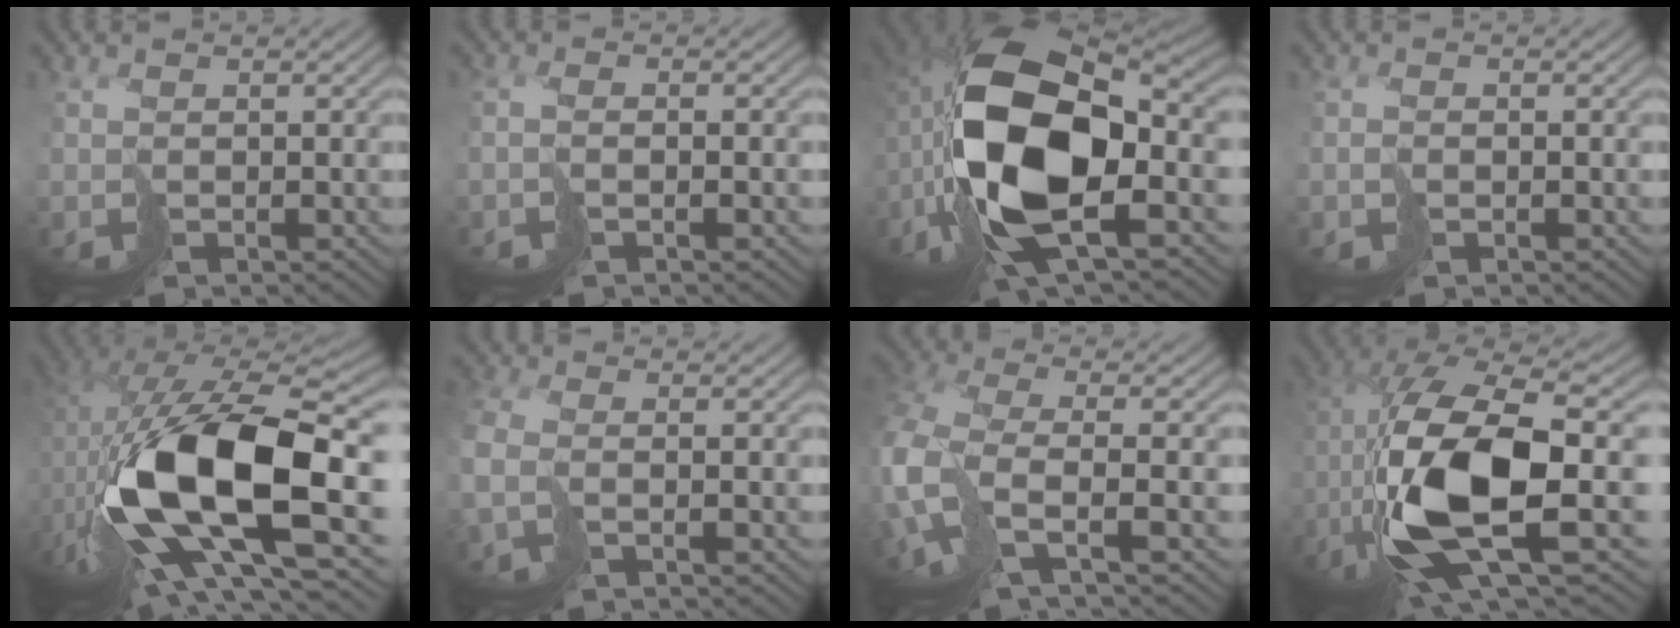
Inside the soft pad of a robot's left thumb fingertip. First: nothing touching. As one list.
[{"total": 2.5, "force": [-0.9, 0.8, 2.2], "torque": [-0.042, -0.004, -0.021]}, {"total": 17.6, "force": [-1.9, 9.9, 14.5], "torque": [-0.323, -0.019, -0.020]}, {"total": 1.0, "force": [-0.3, 0.5, 0.8], "torque": [-0.017, -0.001, -0.005]}, {"total": 19.0, "force": [-0.4, 10.4, 15.9], "torque": [-0.323, -0.033, 0.011]}, {"total": 4.3, "force": [-0.8, 2.3, 3.6], "torque": [-0.107, -0.013, -0.021]}, {"total": 10.4, "force": [-1.6, 5.1, 9.0], "torque": [-0.243, -0.027, -0.027]}, {"total": 17.6, "force": [-1.6, 8.7, 15.2], "torque": [-0.334, -0.010, -0.016]}]